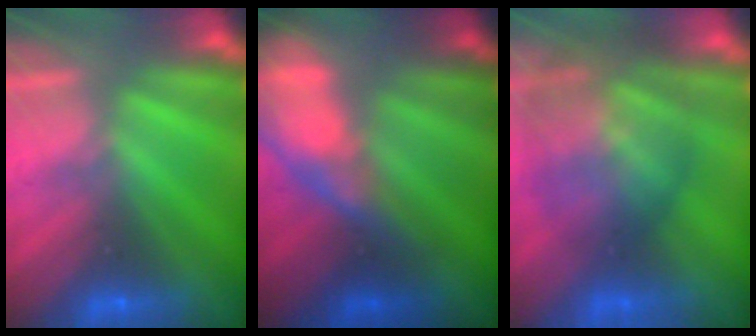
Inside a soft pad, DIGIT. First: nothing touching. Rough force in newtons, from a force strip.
{"total": 9.1}
{"total": 7.6}